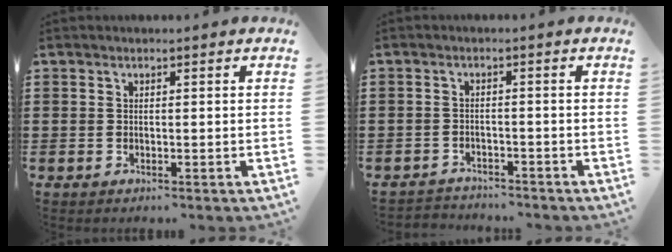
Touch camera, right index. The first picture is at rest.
{"total": 2.2, "force": [-2.1, 0.3, -0.1], "torque": [-0.007, -0.001, -0.048]}